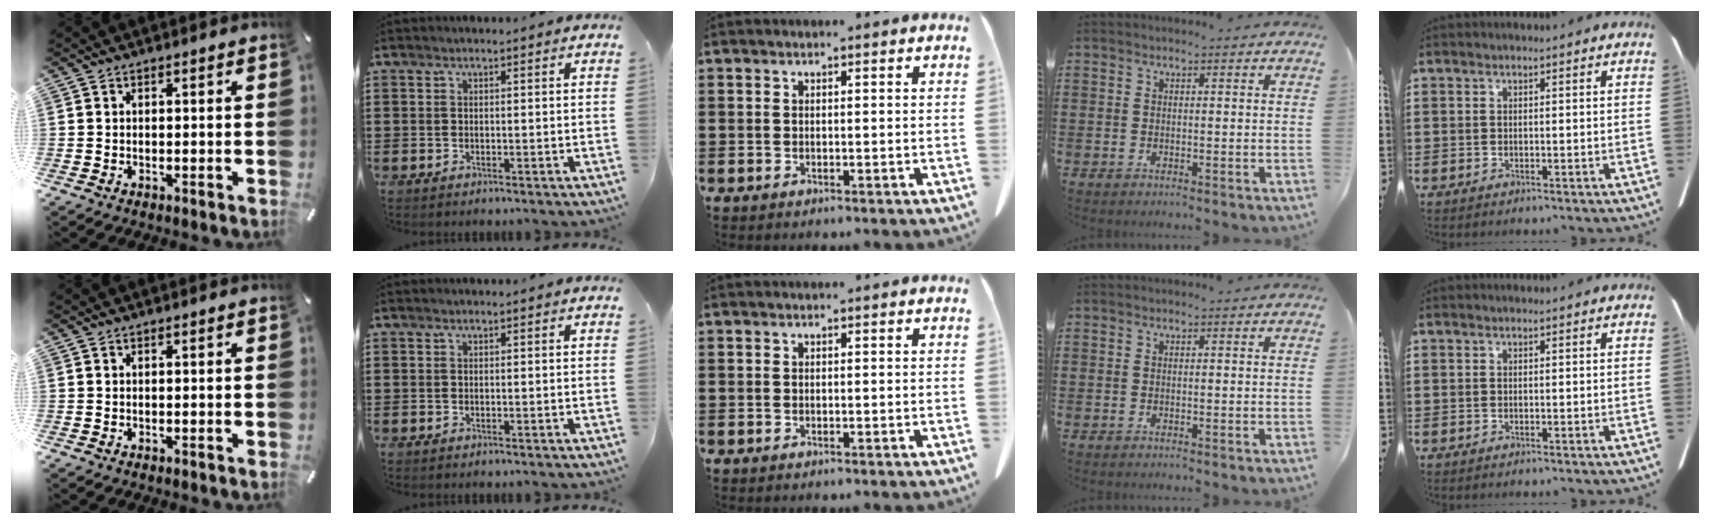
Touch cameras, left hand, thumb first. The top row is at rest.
{}